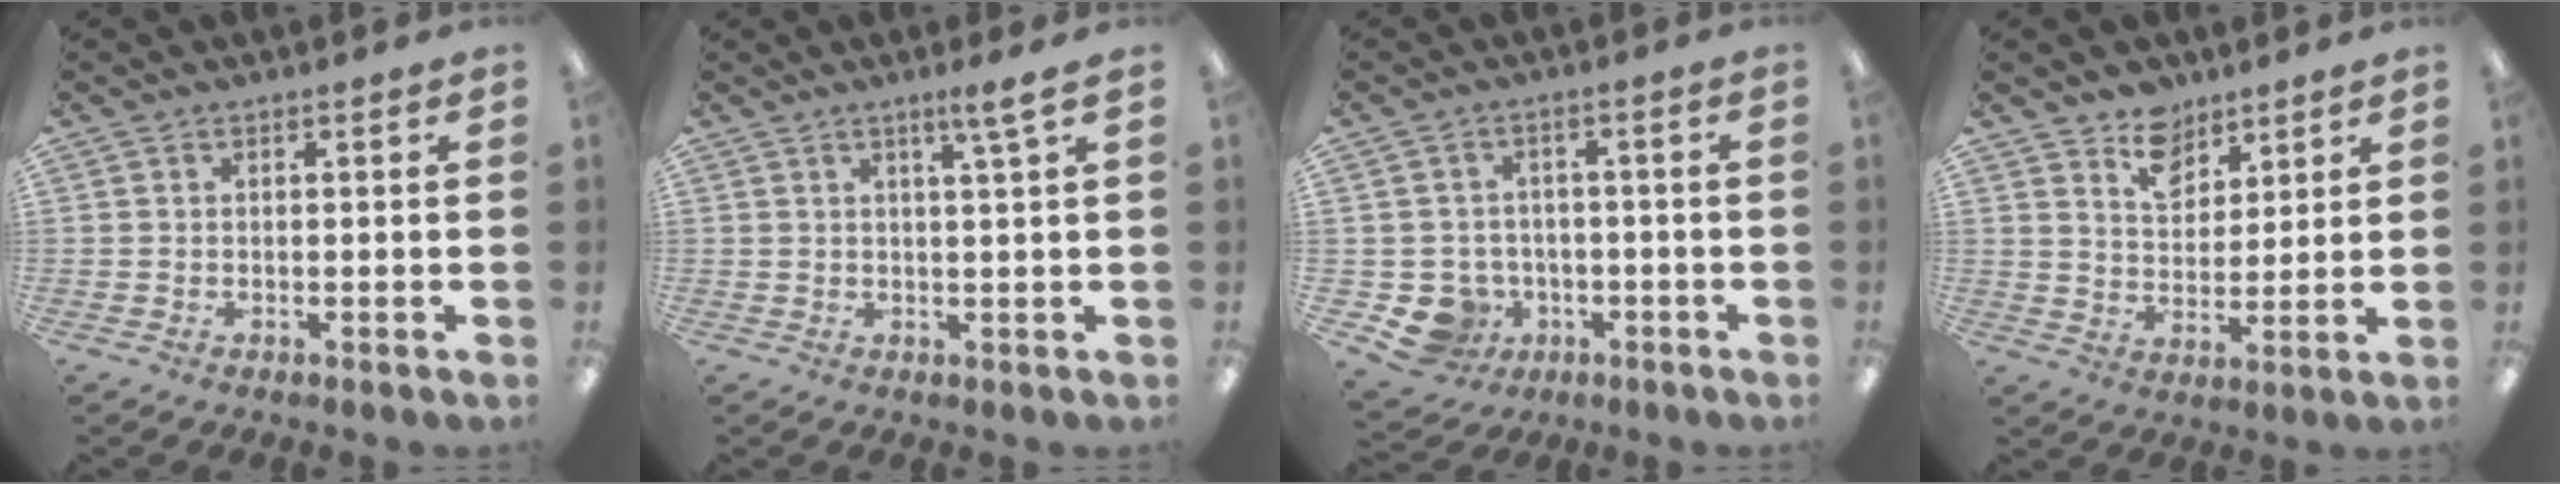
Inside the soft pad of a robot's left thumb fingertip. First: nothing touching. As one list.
[{"total": 3.3, "force": [2.1, -0.3, 2.6], "torque": [-0.046, -0.008, 0.033]}, {"total": 6.9, "force": [-2.8, 6.1, 1.8], "torque": [-0.056, 0.011, -0.047]}, {"total": 8.4, "force": [6.3, 5.2, 1.8], "torque": [-0.025, -0.039, 0.117]}]